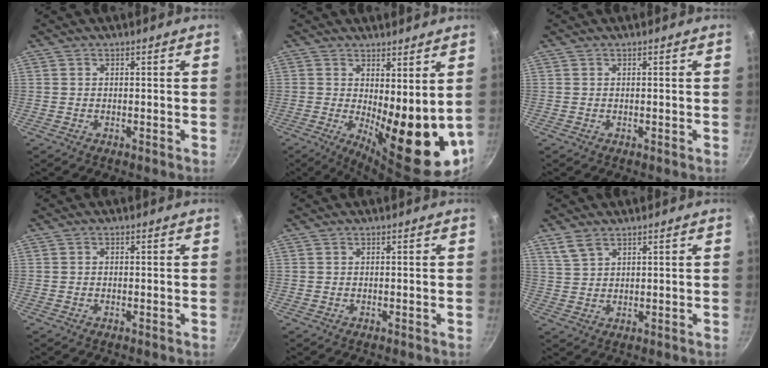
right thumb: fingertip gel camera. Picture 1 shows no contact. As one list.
[{"total": 14.9, "force": [1.3, 5.4, 13.8], "torque": [-0.159, -0.038, 0.032]}, {"total": 0.0}, {"total": 0.6, "force": [0.0, 0.5, 0.3], "torque": [-0.005, 0.004, 0.000]}, {"total": 0.0}, {"total": 3.8, "force": [2.7, 1.9, 1.9], "torque": [-0.035, -0.008, 0.059]}]